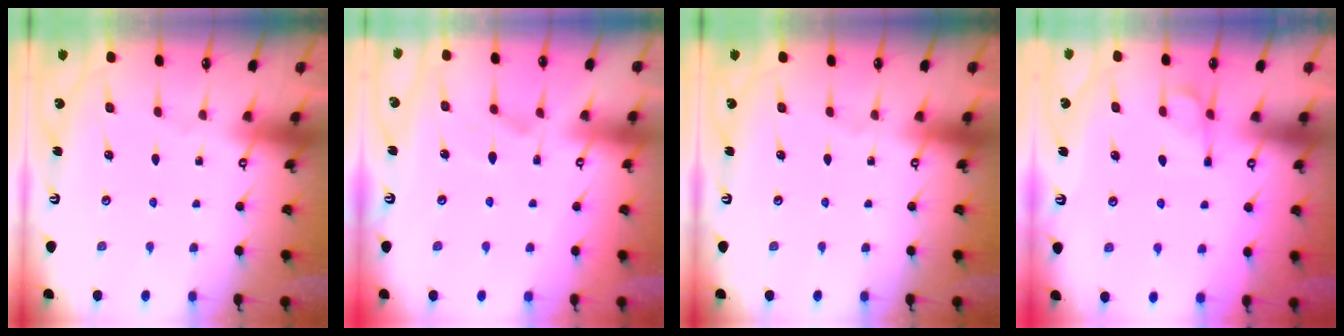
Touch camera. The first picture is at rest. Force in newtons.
{"total": 1.4, "press": 0.7, "slide": 1.1}
{"total": 0.0}
{"total": 1.5, "press": 0.9, "slide": 1.2}